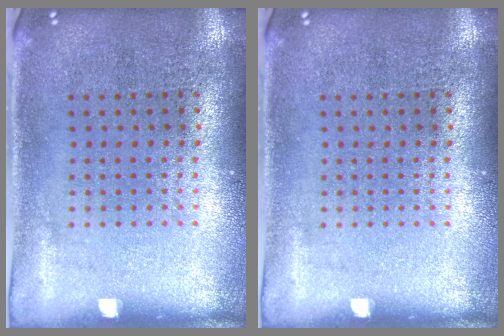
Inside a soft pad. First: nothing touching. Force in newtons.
{"total": 0.0}